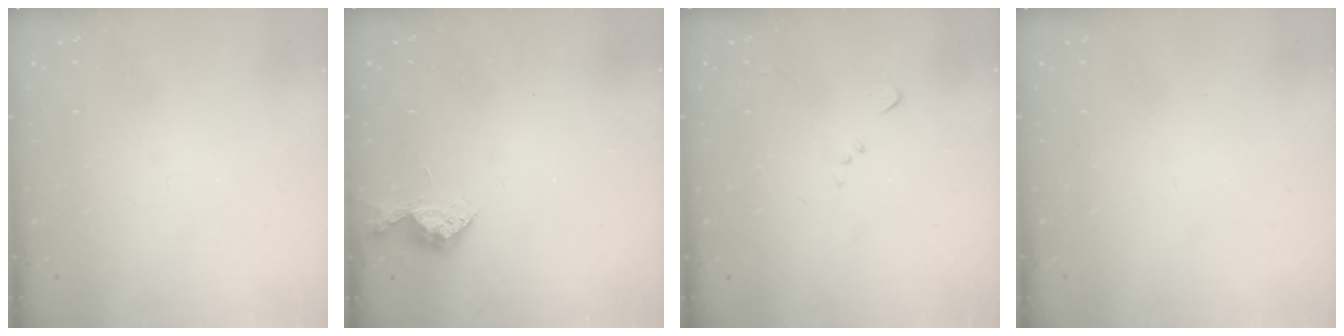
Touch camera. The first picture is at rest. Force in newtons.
{"total": 6.7, "press": 6.7, "slide": 0.6}
{"total": 4.0, "press": 4.0, "slide": 0.5}
{"total": 0.0}